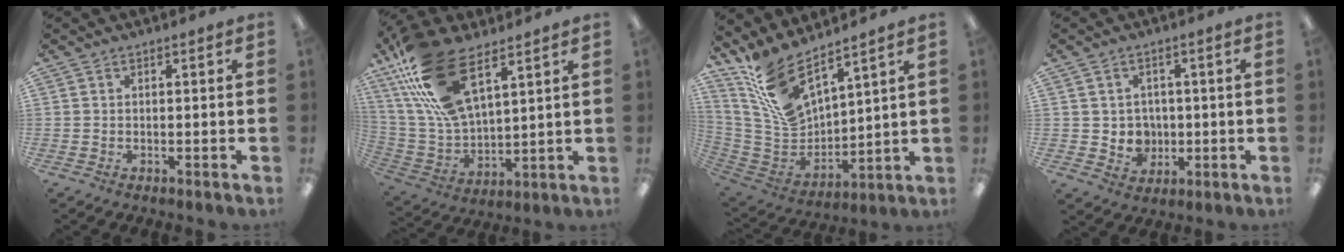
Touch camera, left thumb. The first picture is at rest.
{"total": 21.6, "force": [12.7, 9.8, 14.5], "torque": [-0.323, -0.050, 0.231]}
{"total": 14.6, "force": [11.2, 5.4, 7.7], "torque": [-0.199, -0.073, 0.208]}
{"total": 4.8, "force": [0.7, 4.7, 0.9], "torque": [-0.016, -0.003, 0.018]}